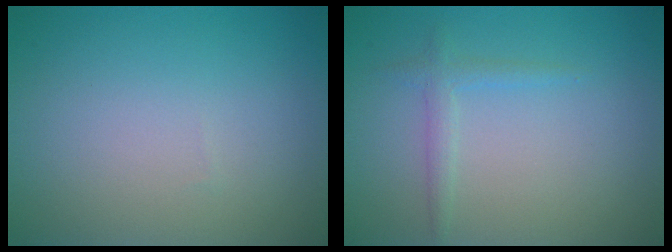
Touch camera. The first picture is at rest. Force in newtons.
{"total": 1.3, "press": 1.3, "slide": 0.0}